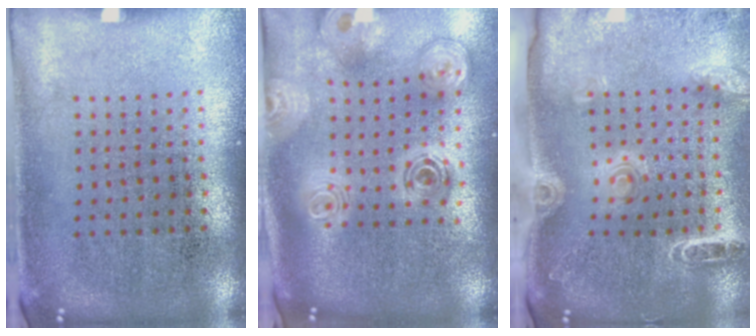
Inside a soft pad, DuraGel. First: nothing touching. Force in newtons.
{"total": 2.8, "press": 2.0, "slide": 2.0}
{"total": 2.0, "press": 1.8, "slide": 0.7}